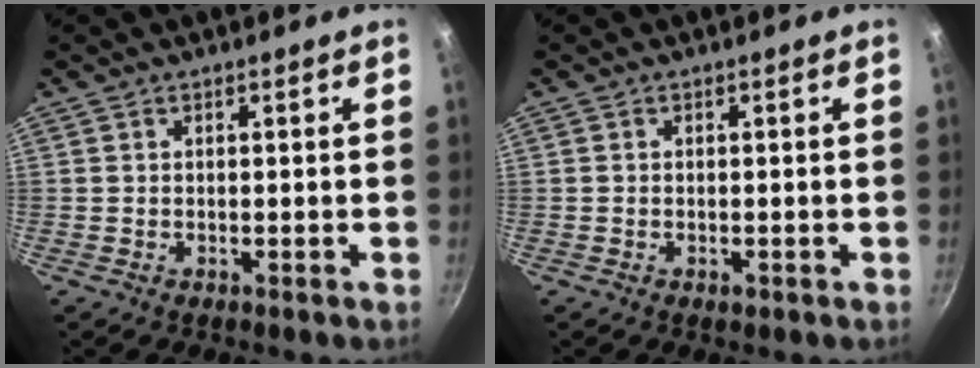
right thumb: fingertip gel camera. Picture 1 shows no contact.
{"total": 0.8, "force": [-0.4, 0.4, 0.5], "torque": [-0.006, 0.000, -0.007]}